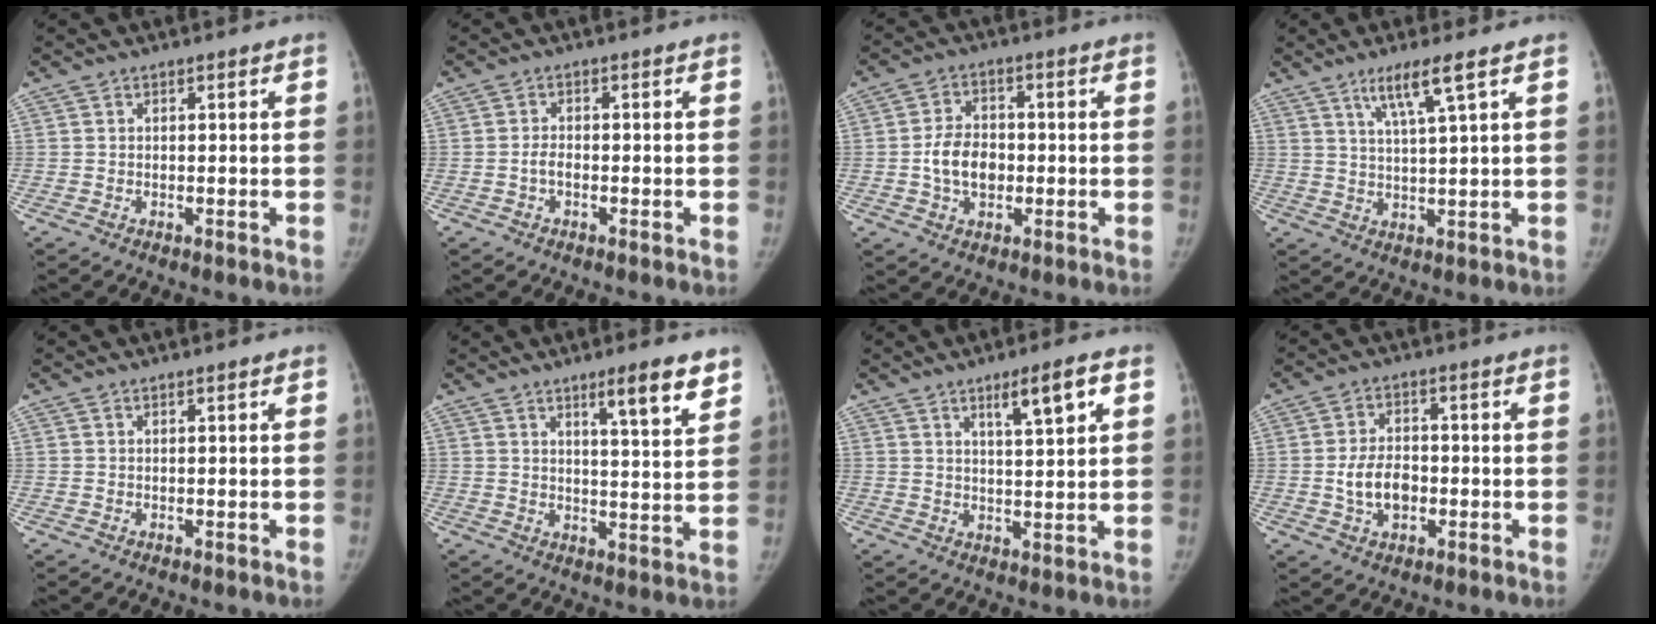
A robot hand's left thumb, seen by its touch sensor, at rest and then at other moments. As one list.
[{"total": 1.7, "force": [-0.8, 0.9, 1.2], "torque": [-0.021, 0.009, -0.016]}, {"total": 7.7, "force": [-1.1, 5.5, 5.2], "torque": [-0.071, 0.013, -0.022]}, {"total": 6.2, "force": [3.5, -0.3, 5.1], "torque": [-0.101, -0.021, 0.072]}, {"total": 0.0}, {"total": 8.6, "force": [5.6, 1.2, 6.4], "torque": [-0.083, -0.036, 0.082]}, {"total": 6.7, "force": [3.3, 0.9, 5.8], "torque": [-0.091, -0.015, 0.057]}, {"total": 6.8, "force": [-1.4, 4.5, 4.8], "torque": [-0.074, 0.012, -0.024]}]